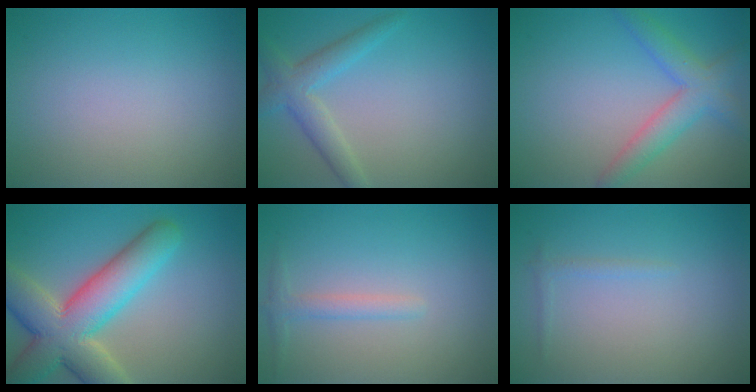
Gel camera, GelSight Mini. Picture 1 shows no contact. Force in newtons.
{"total": 3.2, "press": 3.2, "slide": 0.1}
{"total": 4.1, "press": 4.1, "slide": 0.2}
{"total": 9.6, "press": 9.6, "slide": 0.8}
{"total": 1.5, "press": 1.5, "slide": 0.0}
{"total": 0.7, "press": 0.7, "slide": 0.1}